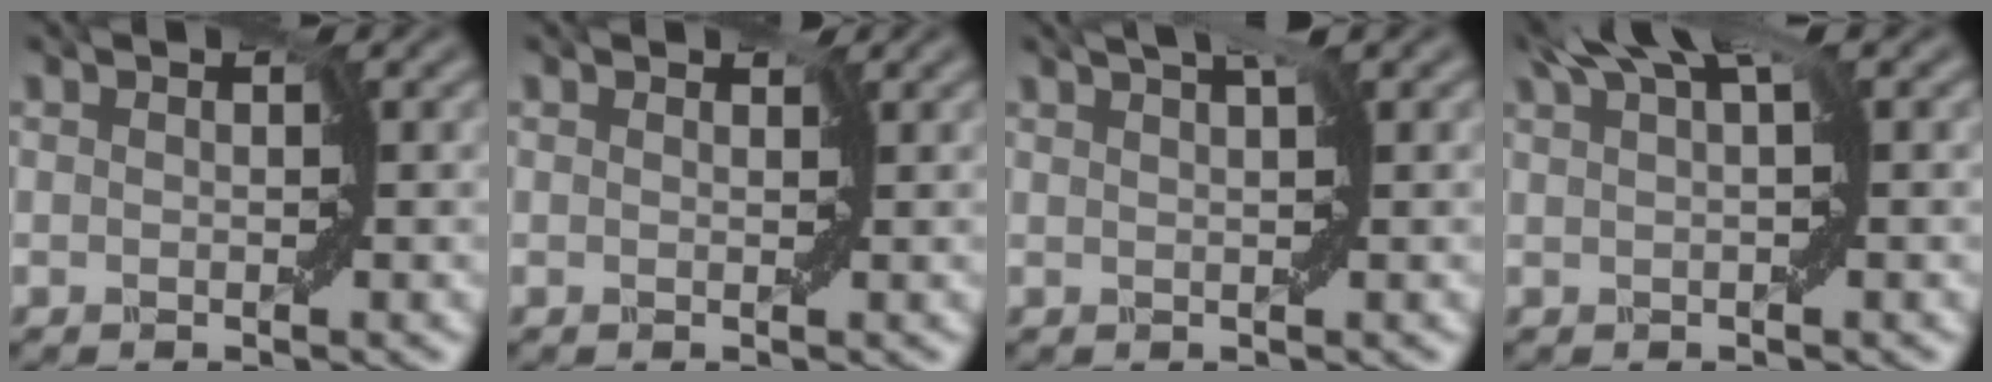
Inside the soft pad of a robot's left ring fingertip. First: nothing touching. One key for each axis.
{"total": 0.6, "fx": 0.4, "fy": 0.4, "fz": 0.2, "tx": -0.002, "ty": 0.003, "tz": 0.002}
{"total": 2.0, "fx": 1.2, "fy": -0.1, "fz": 1.6, "tx": -0.024, "ty": 0.010, "tz": 0.010}
{"total": 3.4, "fx": 1.8, "fy": 0.4, "fz": 2.8, "tx": -0.045, "ty": 0.010, "tz": 0.027}